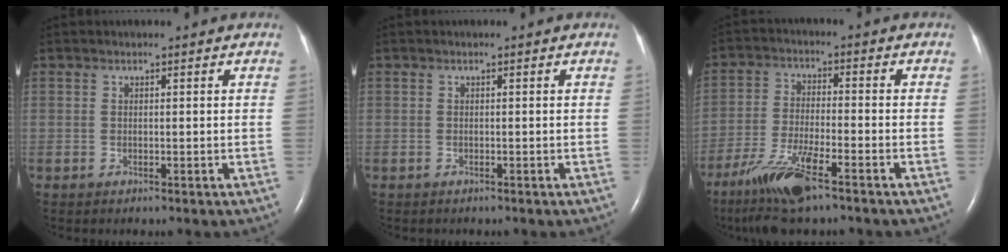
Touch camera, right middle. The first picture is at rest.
{"total": 0.0}
{"total": 10.6, "force": [-6.8, 1.5, 8.0], "torque": [-0.168, -0.025, -0.123]}